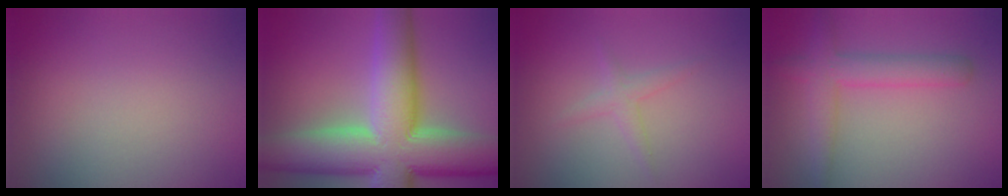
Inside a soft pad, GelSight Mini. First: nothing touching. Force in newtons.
{"total": 14.4, "press": 14.4, "slide": 0.8}
{"total": 1.3, "press": 1.3, "slide": 0.0}
{"total": 3.5, "press": 3.5, "slide": 0.2}